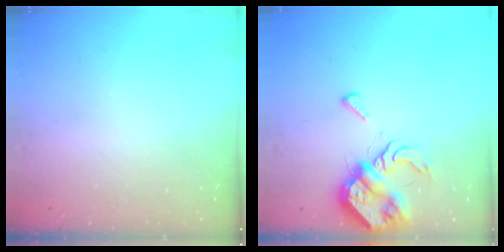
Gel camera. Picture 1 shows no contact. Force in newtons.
{"total": 8.0, "press": 7.9, "slide": 0.8}